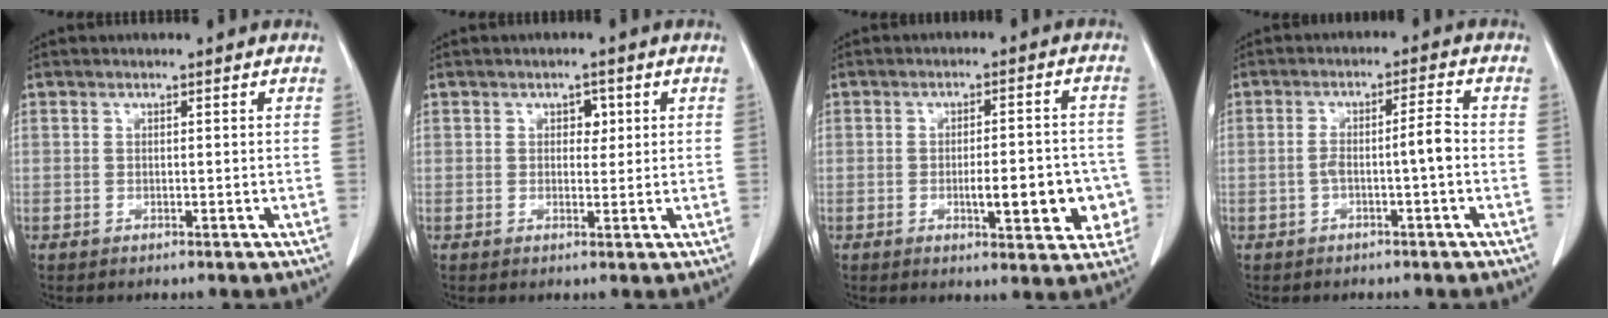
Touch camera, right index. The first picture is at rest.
{"total": 2.0, "force": [0.6, 1.3, 1.3], "torque": [-0.013, 0.003, 0.007]}
{"total": 9.1, "force": [-2.5, 2.7, 8.4], "torque": [-0.103, 0.011, -0.026]}
{"total": 4.2, "force": [-1.1, 0.1, 4.0], "torque": [-0.071, 0.017, -0.014]}